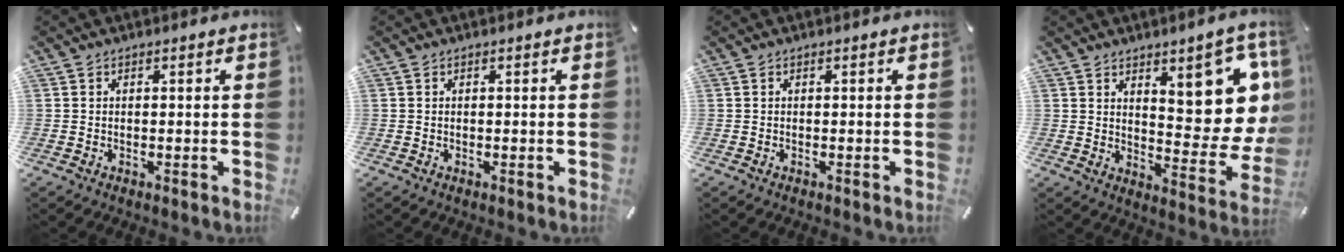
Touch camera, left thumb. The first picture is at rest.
{"total": 0.0}
{"total": 0.0}
{"total": 14.2, "force": [7.3, 6.0, 10.7], "torque": [-0.110, -0.075, 0.123]}